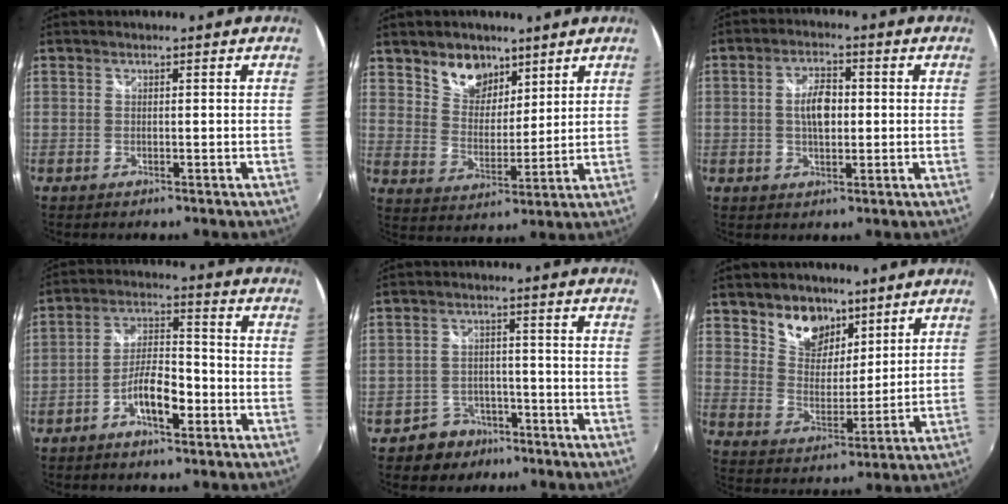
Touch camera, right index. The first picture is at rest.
{"total": 9.0, "force": [6.2, 5.8, 3.0], "torque": [-0.048, 0.011, 0.117]}
{"total": 6.0, "force": [0.1, 3.2, 5.1], "torque": [-0.093, 0.008, 0.003]}
{"total": 7.8, "force": [-4.0, 2.7, 6.1], "torque": [-0.120, 0.012, -0.069]}
{"total": 6.1, "force": [-4.1, 4.5, 0.4], "torque": [-0.023, 0.023, -0.060]}
{"total": 10.3, "force": [6.9, 6.6, 3.8], "torque": [-0.066, 0.004, 0.127]}